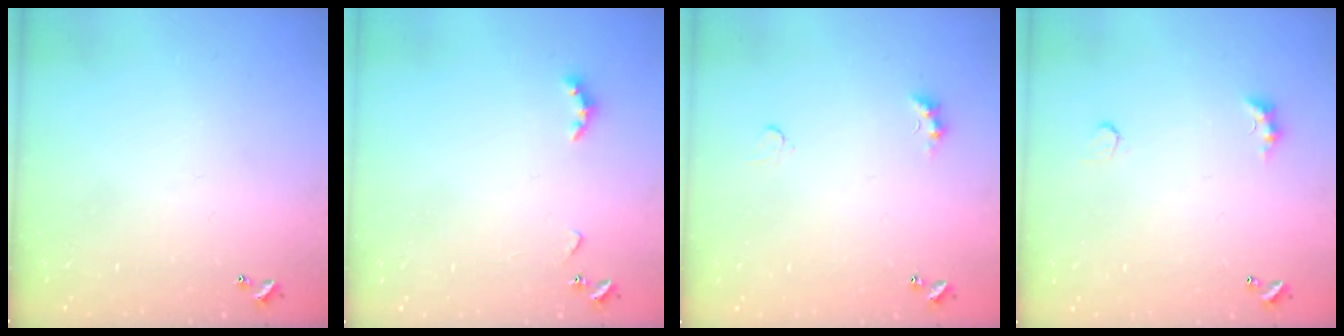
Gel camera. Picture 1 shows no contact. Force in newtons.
{"total": 2.9, "press": 2.8, "slide": 0.6}
{"total": 2.8, "press": 2.8, "slide": 0.5}
{"total": 3.1, "press": 3.0, "slide": 0.7}